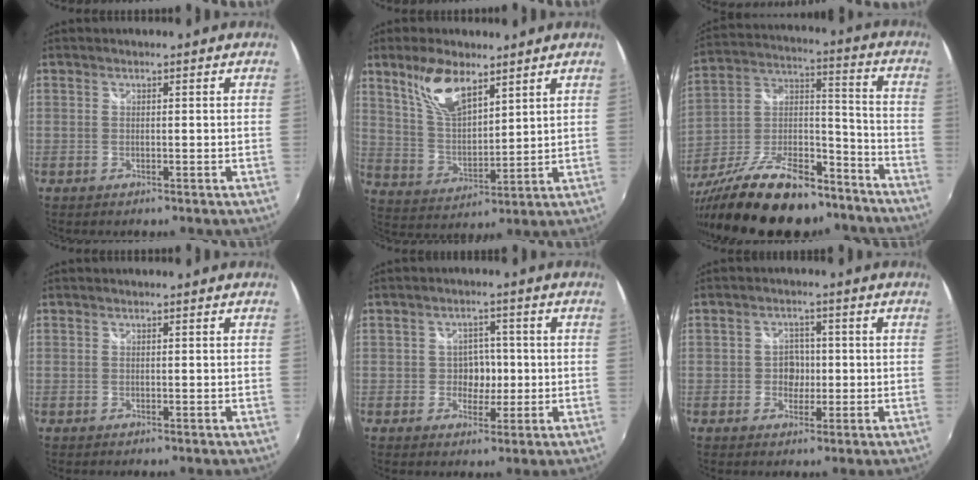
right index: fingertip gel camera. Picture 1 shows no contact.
{"total": 10.9, "force": [7.0, 4.4, 7.1], "torque": [-0.134, 0.007, 0.144]}
{"total": 26.9, "force": [-19.6, 10.6, 15.0], "torque": [-0.284, -0.005, -0.301]}
{"total": 0.0}
{"total": 4.1, "force": [-0.5, 3.6, 1.9], "torque": [-0.029, 0.007, -0.006]}
{"total": 3.5, "force": [-0.6, 3.3, 1.2], "torque": [-0.018, 0.007, -0.010]}